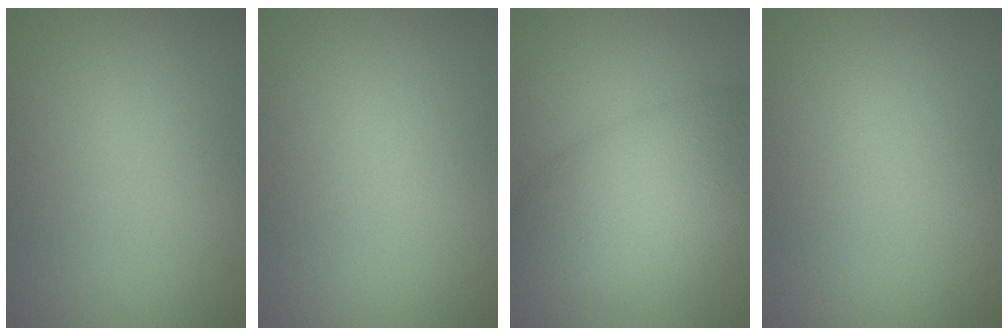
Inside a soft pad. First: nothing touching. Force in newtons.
{"total": 0.0}
{"total": 8.6, "press": 8.6, "slide": 0.3}
{"total": 0.0}